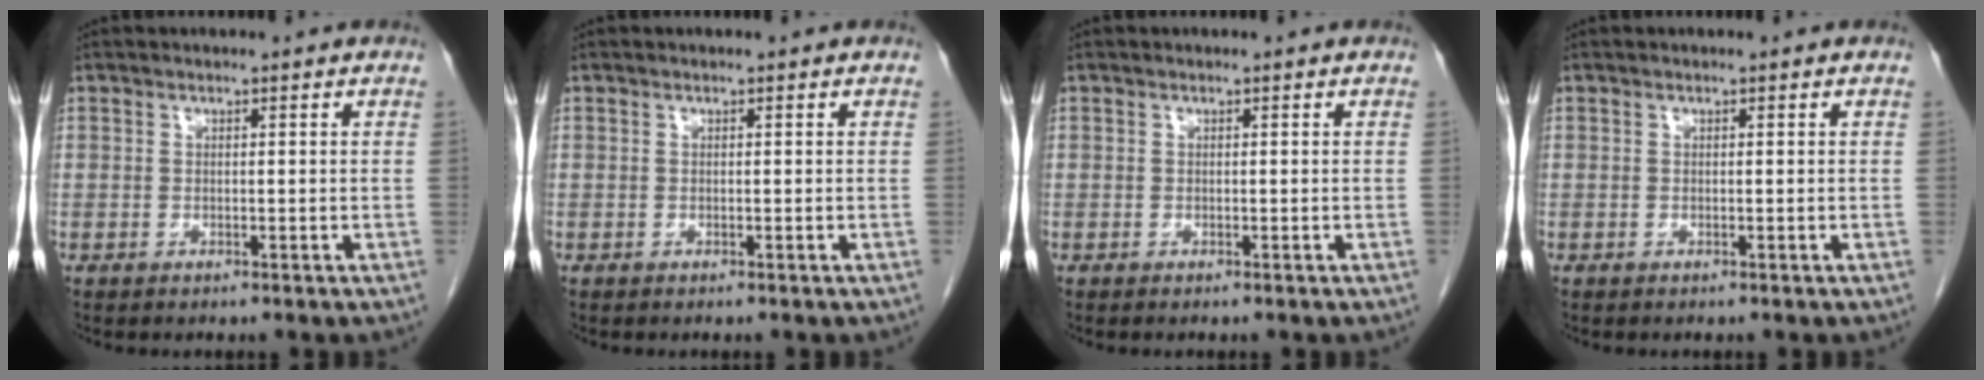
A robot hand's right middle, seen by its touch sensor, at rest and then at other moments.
{"total": 0.0}
{"total": 0.0}
{"total": 0.0}